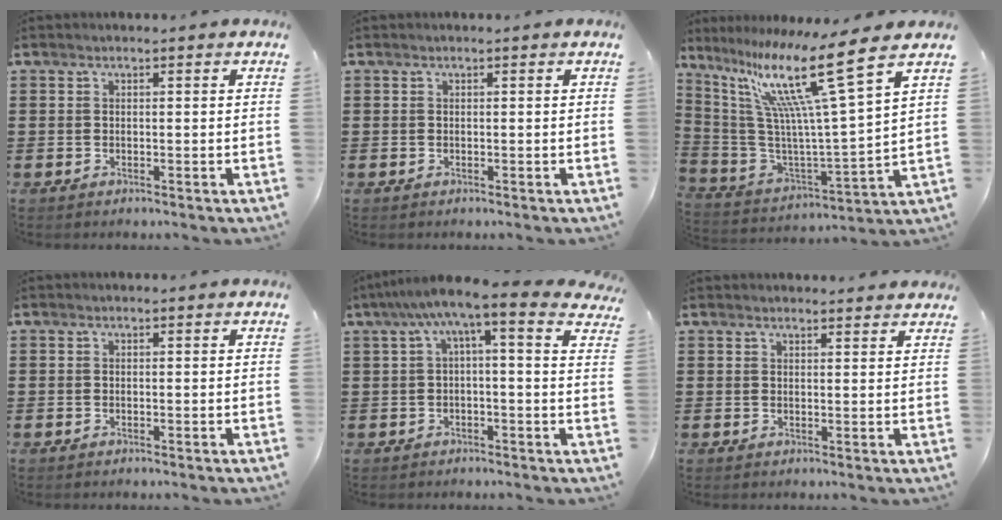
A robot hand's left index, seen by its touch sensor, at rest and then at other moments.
{"total": 0.0}
{"total": 17.3, "force": [10.0, 1.0, 14.0], "torque": [-0.310, -0.059, 0.148]}
{"total": 0.0}
{"total": 5.3, "force": [1.6, 0.4, 5.1], "torque": [-0.106, -0.018, 0.019]}
{"total": 1.9, "force": [1.8, 0.1, 0.3], "torque": [-0.009, 0.001, 0.036]}